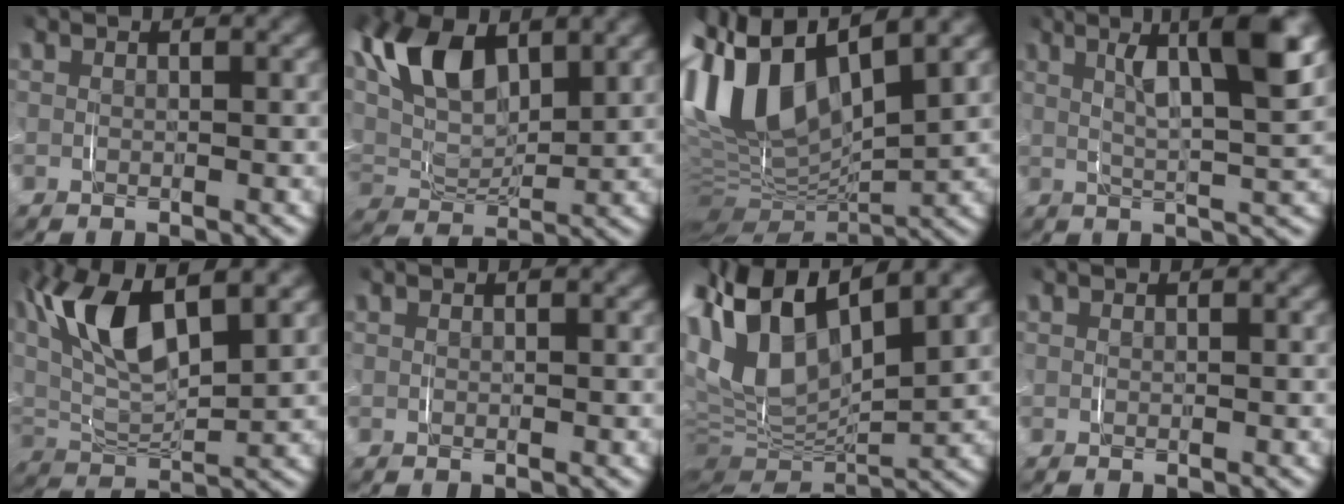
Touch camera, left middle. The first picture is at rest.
{"total": 9.2, "force": [2.5, 6.0, 6.5], "torque": [-0.158, -0.018, 0.046]}
{"total": 14.1, "force": [1.7, 9.1, 10.6], "torque": [-0.228, -0.004, 0.023]}
{"total": 7.9, "force": [2.1, 2.2, 7.2], "torque": [-0.103, 0.003, 0.027]}
{"total": 7.3, "force": [2.0, 3.9, 5.9], "torque": [-0.145, -0.004, 0.036]}
{"total": 0.0}
{"total": 15.1, "force": [3.4, 10.2, 10.5], "torque": [-0.224, 0.006, 0.037]}
{"total": 0.0}